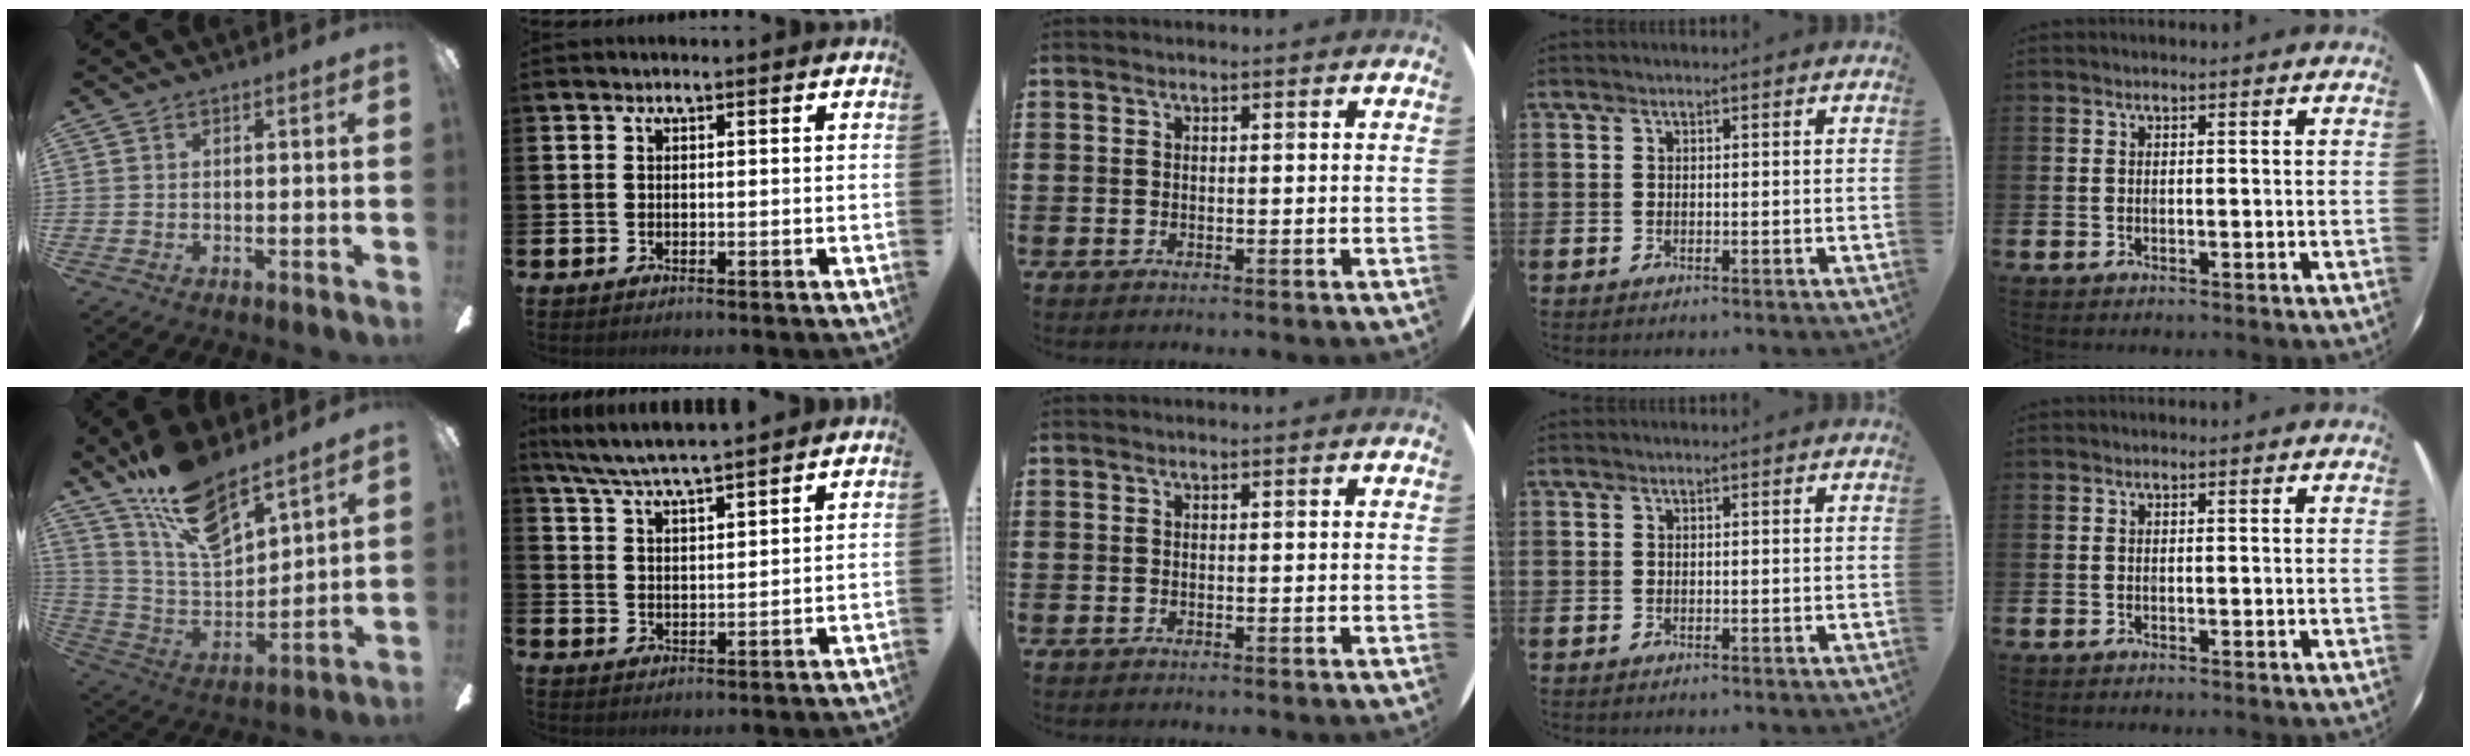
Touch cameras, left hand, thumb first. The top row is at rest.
{"thumb": {"total": 16.5, "force": [12.8, 6.1, 8.4], "torque": [-0.170, -0.079, 0.233]}, "index": {"total": 6.3, "force": [6.0, 0.0, 1.7], "torque": [-0.059, -0.029, 0.108]}}